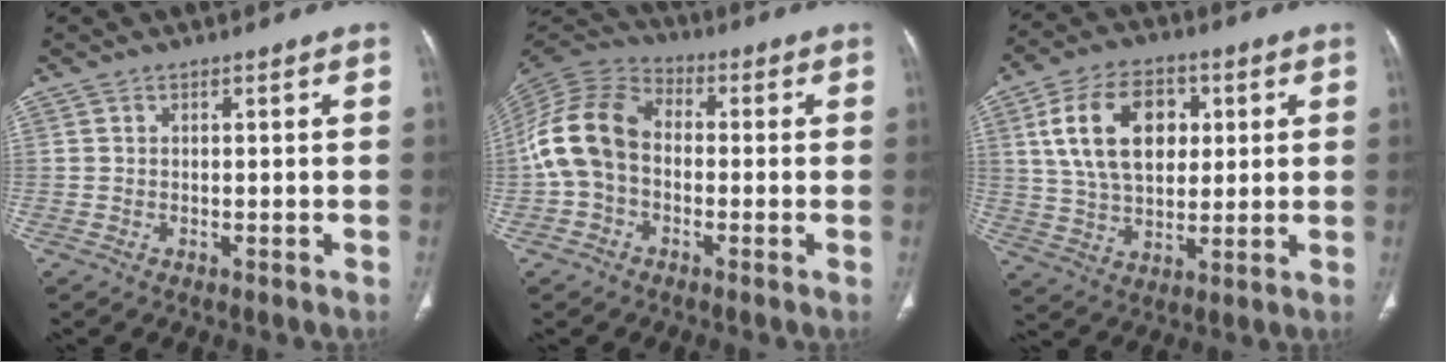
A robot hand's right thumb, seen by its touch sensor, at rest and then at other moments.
{"total": 12.8, "force": [-1.3, 9.4, 8.6], "torque": [-0.170, 0.036, -0.038]}
{"total": 16.1, "force": [4.2, 10.6, 11.5], "torque": [-0.175, 0.002, 0.077]}